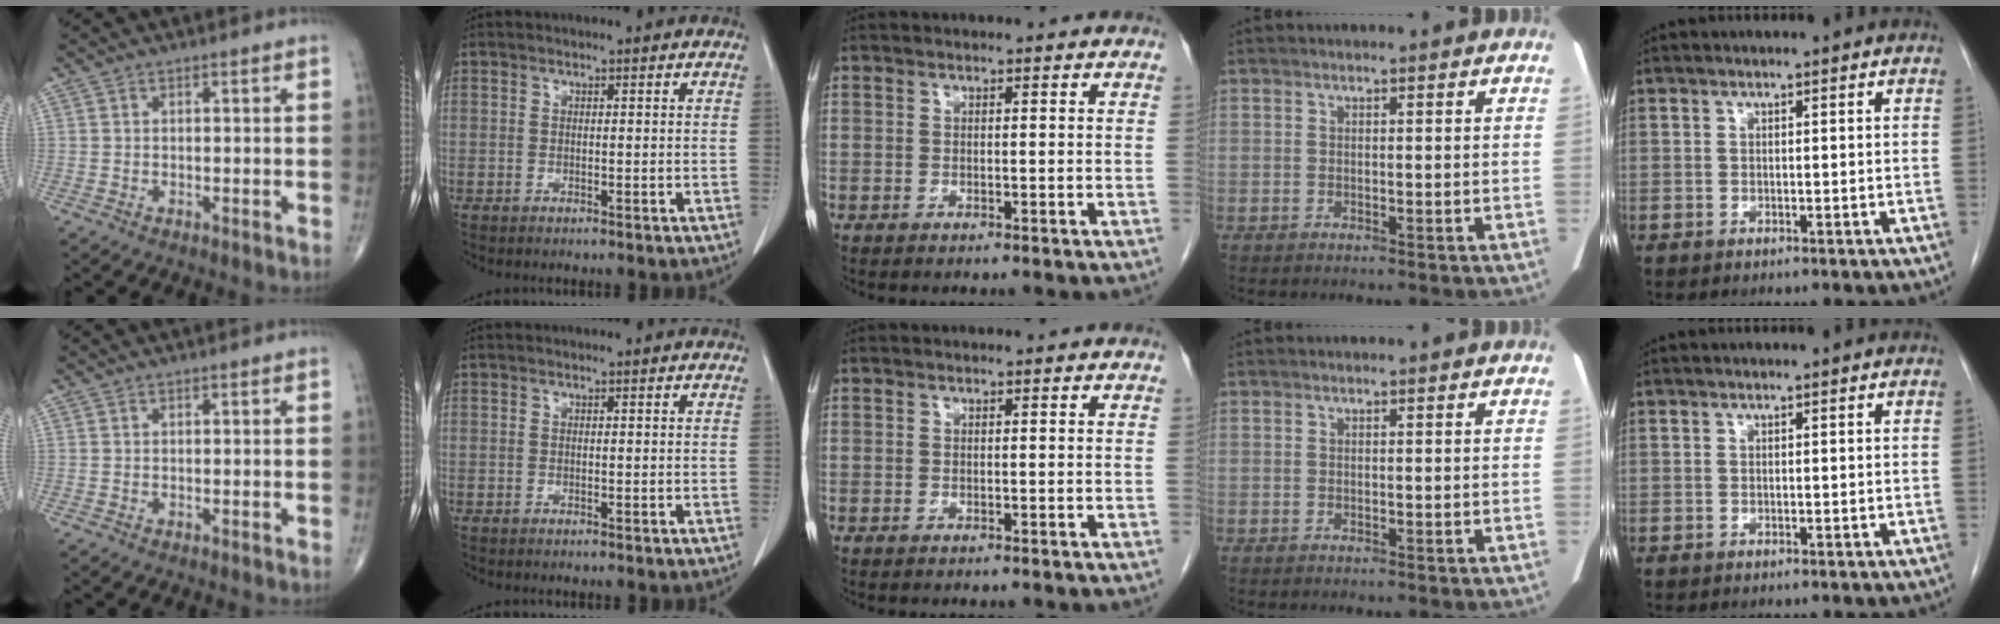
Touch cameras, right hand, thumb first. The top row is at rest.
{}